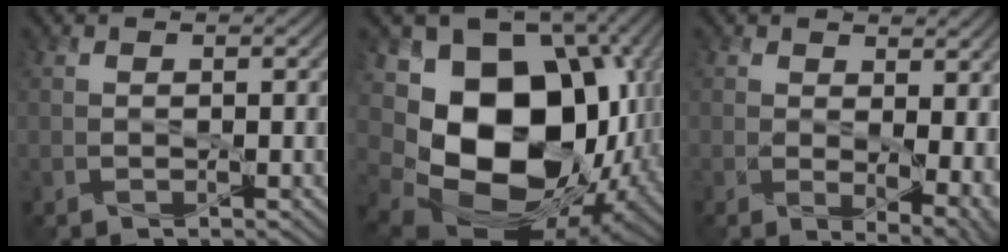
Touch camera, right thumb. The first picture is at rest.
{"total": 19.8, "force": [-0.3, 14.7, 13.3], "torque": [-0.278, -0.052, 0.051]}
{"total": 8.7, "force": [0.5, 5.1, 7.0], "torque": [-0.120, -0.031, 0.037]}